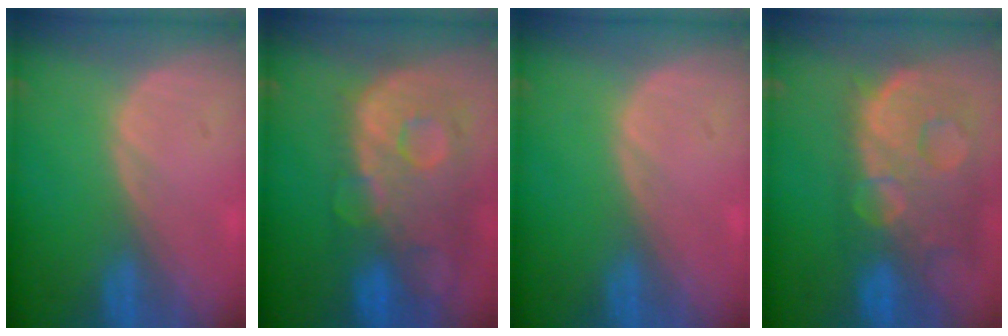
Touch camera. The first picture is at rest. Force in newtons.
{"total": 12.9, "press": 10.6, "slide": 7.3}
{"total": 0.0}
{"total": 13.9, "press": 11.3, "slide": 8.1}